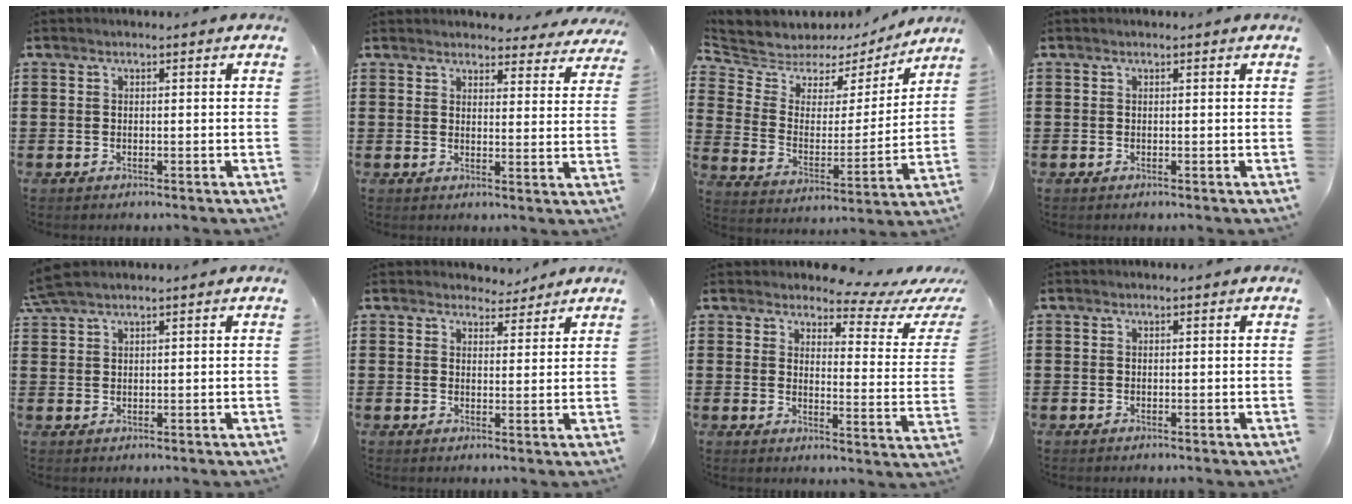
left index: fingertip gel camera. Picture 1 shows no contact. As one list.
[{"total": 3.7, "force": [3.6, 0.6, 0.4], "torque": [-0.014, -0.017, 0.065]}, {"total": 5.3, "force": [4.6, 2.6, 0.1], "torque": [-0.043, -0.034, 0.076]}, {"total": 0.0}, {"total": 3.0, "force": [2.4, 0.4, 1.8], "torque": [-0.041, 0.003, 0.047]}, {"total": 3.3, "force": [3.1, 1.1, 0.4], "torque": [-0.009, -0.008, 0.057]}, {"total": 4.4, "force": [3.9, 1.0, 1.9], "torque": [-0.045, -0.026, 0.060]}, {"total": 0.0}]